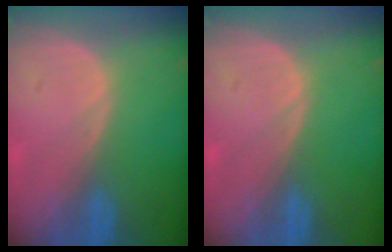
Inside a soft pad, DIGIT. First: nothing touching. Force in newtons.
{"total": 0.0}